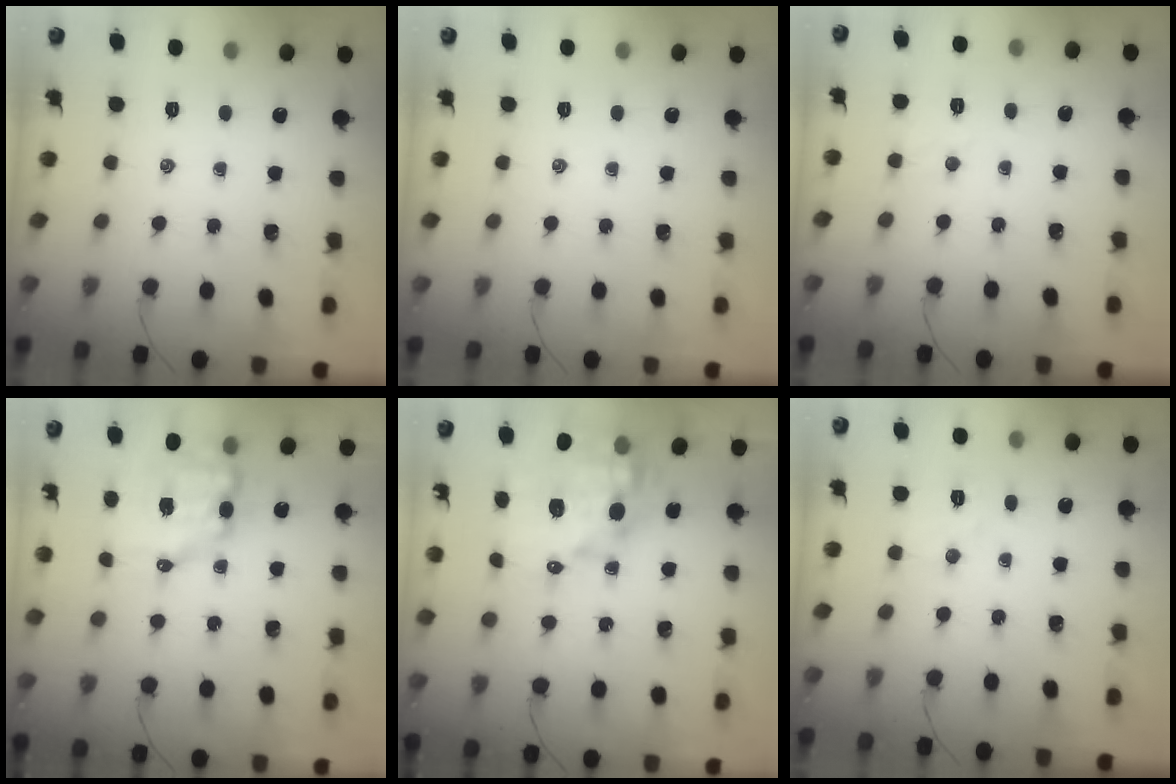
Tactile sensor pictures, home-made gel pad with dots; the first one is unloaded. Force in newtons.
{"total": 0.0}
{"total": 4.0, "press": 3.9, "slide": 0.9}
{"total": 10.0, "press": 9.7, "slide": 2.2}
{"total": 16.2, "press": 15.8, "slide": 3.5}
{"total": 5.4, "press": 5.3, "slide": 1.1}